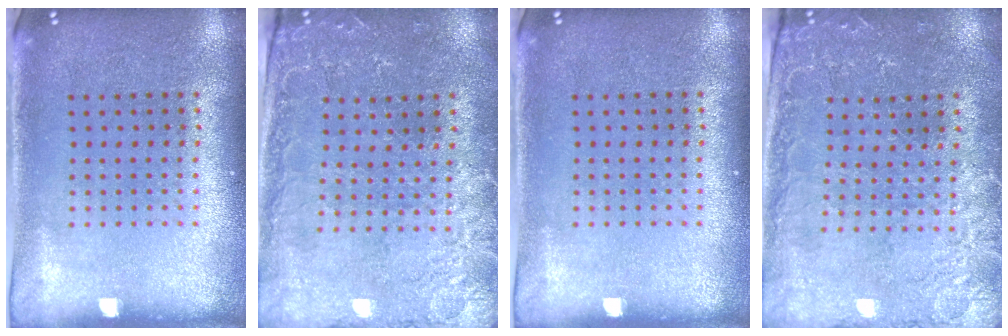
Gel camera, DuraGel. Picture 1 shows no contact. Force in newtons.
{"total": 0.6, "press": 0.4, "slide": 0.4}
{"total": 0.0}
{"total": 0.6, "press": 0.4, "slide": 0.4}